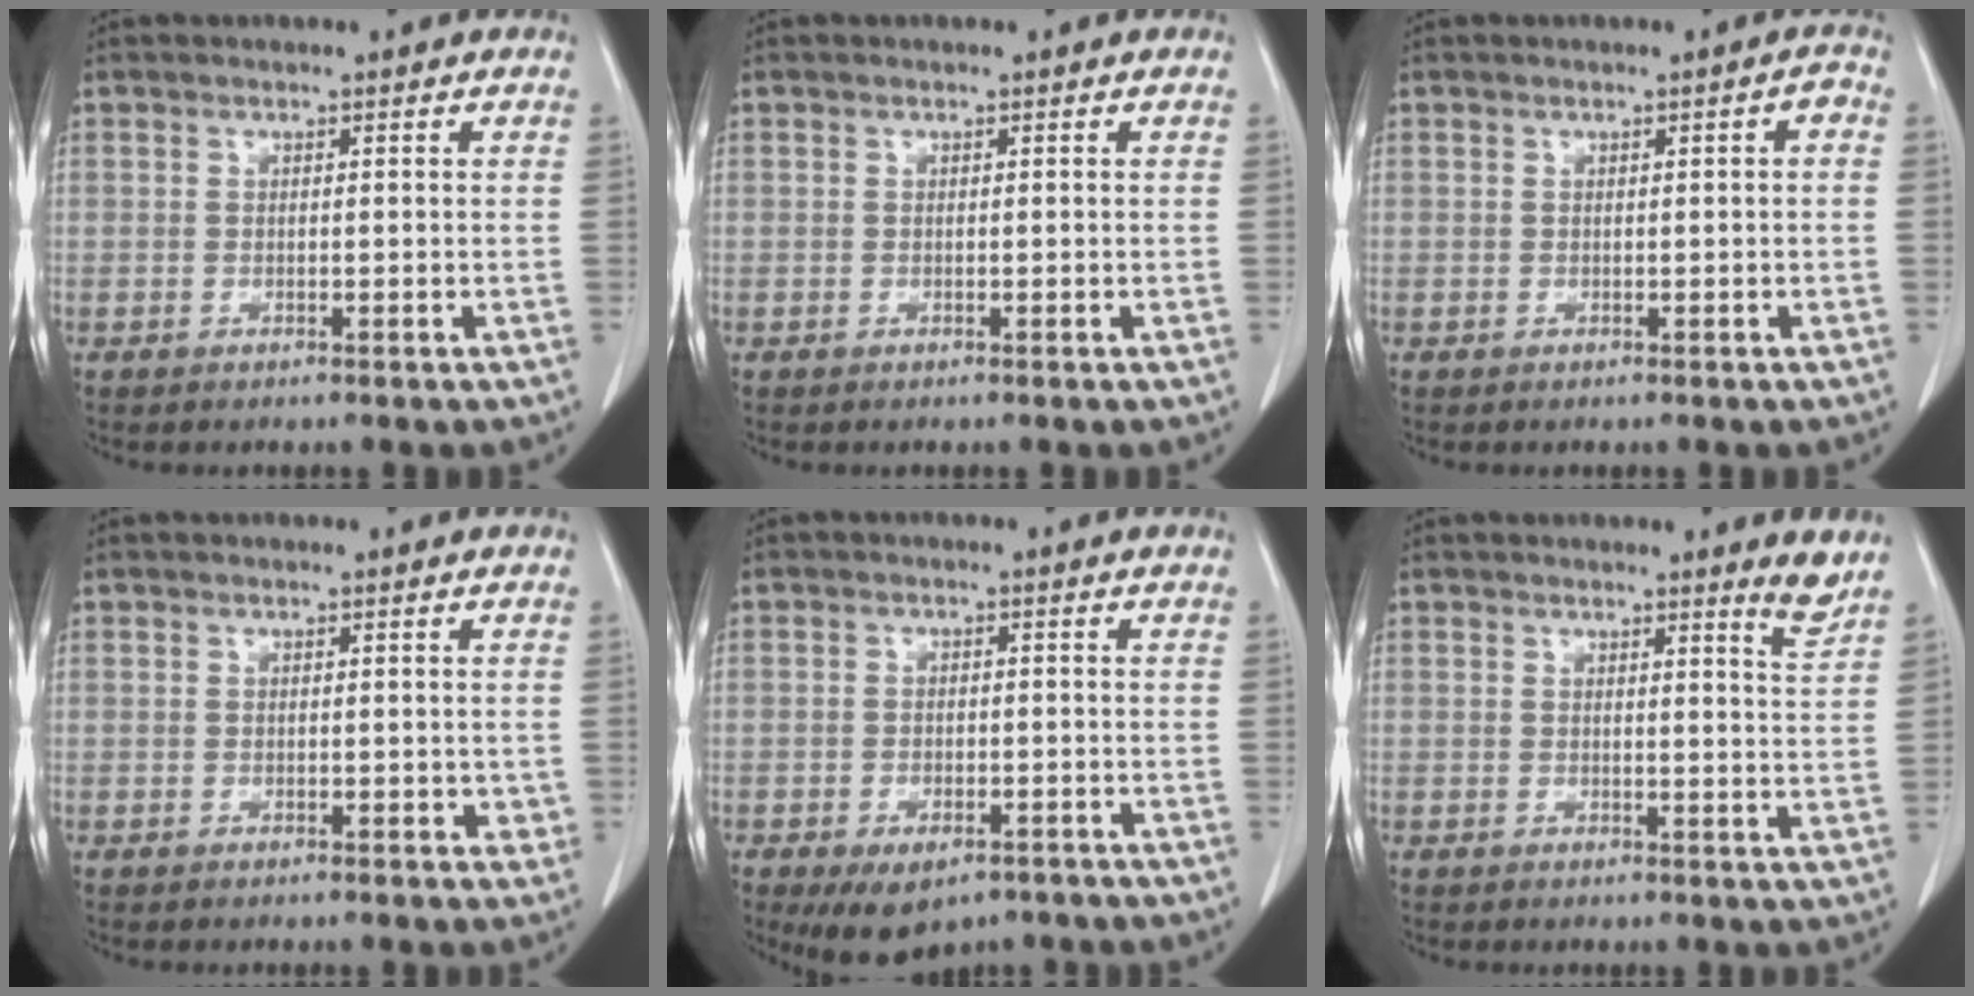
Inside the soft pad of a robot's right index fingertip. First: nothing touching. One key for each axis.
{"total": 0.0}
{"total": 1.3, "fx": 0.1, "fy": 0.2, "fz": 1.3, "tx": -0.015, "ty": 0.004, "tz": 0.001}
{"total": 1.5, "fx": -0.1, "fy": 1.0, "fz": 1.1, "tx": -0.005, "ty": 0.002, "tz": -0.001}
{"total": 6.8, "fx": -4.5, "fy": 3.5, "fz": 3.7, "tx": -0.056, "ty": -0.003, "tz": -0.062}
{"total": 2.9, "fx": 2.5, "fy": -0.6, "fz": 1.3, "tx": -0.022, "ty": -0.028, "tz": 0.022}